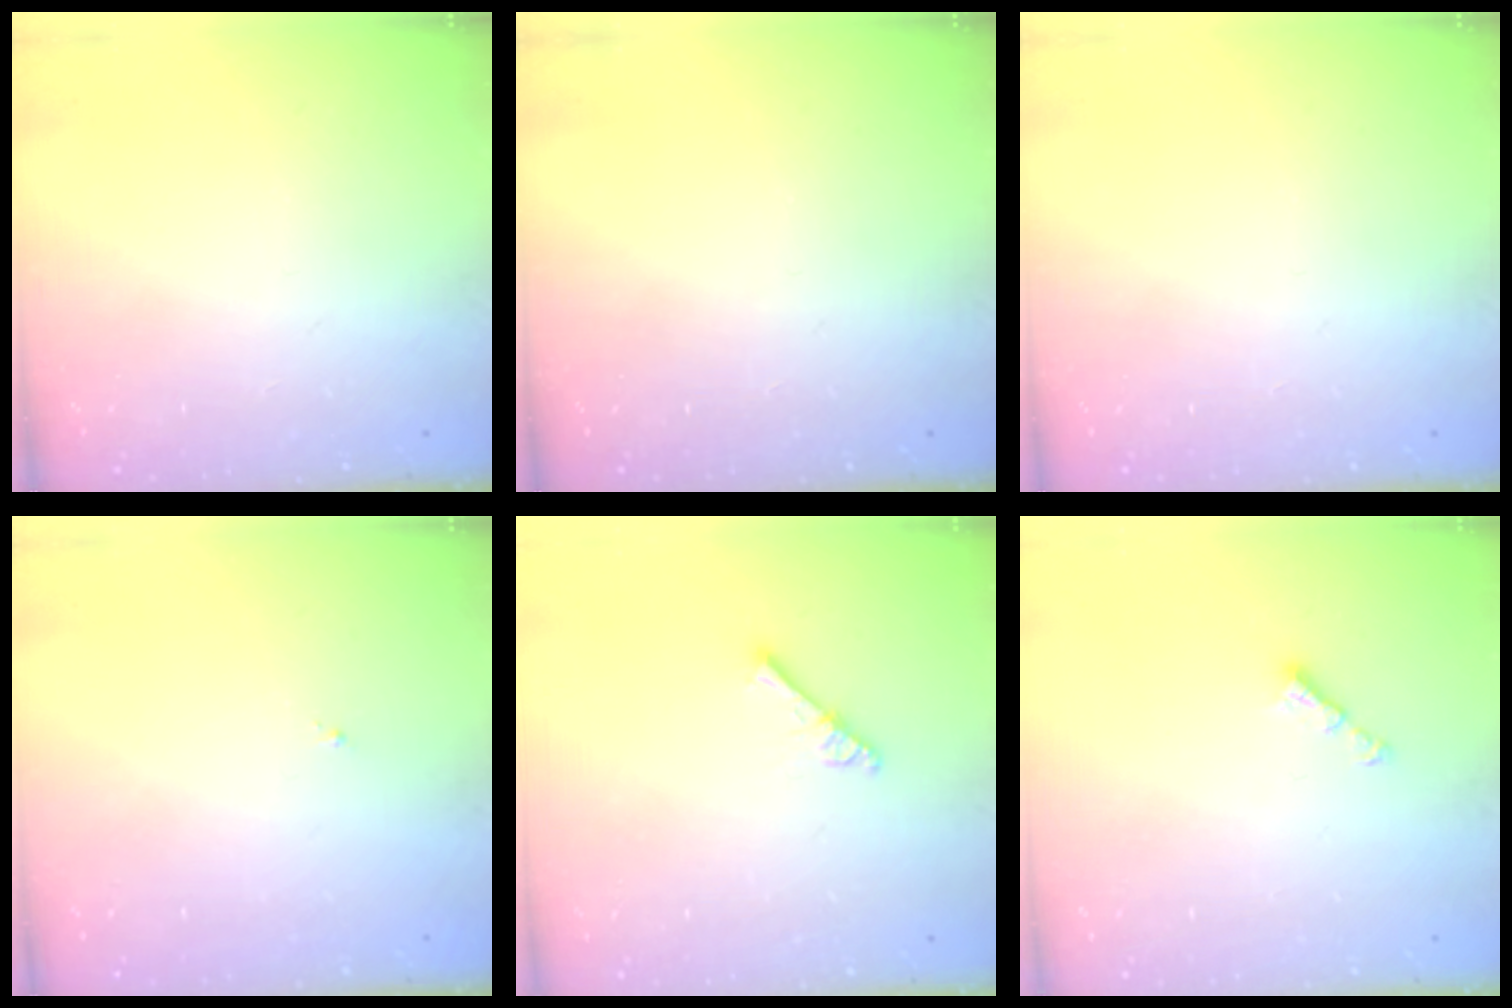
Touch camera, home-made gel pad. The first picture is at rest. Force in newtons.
{"total": 0.0}
{"total": 0.0}
{"total": 0.8, "press": 0.7, "slide": 0.3}
{"total": 2.5, "press": 2.5, "slide": 0.3}
{"total": 3.0, "press": 2.9, "slide": 0.5}